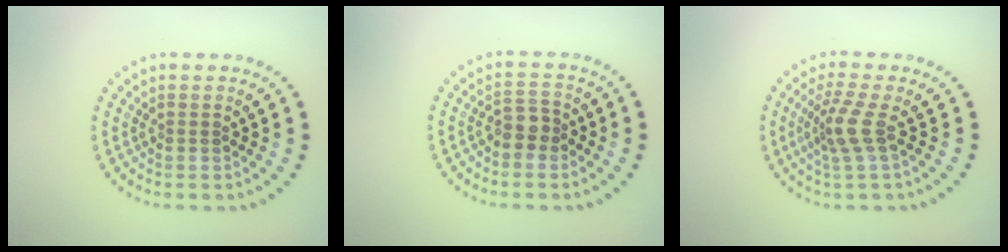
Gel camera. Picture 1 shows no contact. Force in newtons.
{"total": 2.0, "press": 1.9, "slide": 0.8}
{"total": 2.9, "press": 2.2, "slide": 2.0}